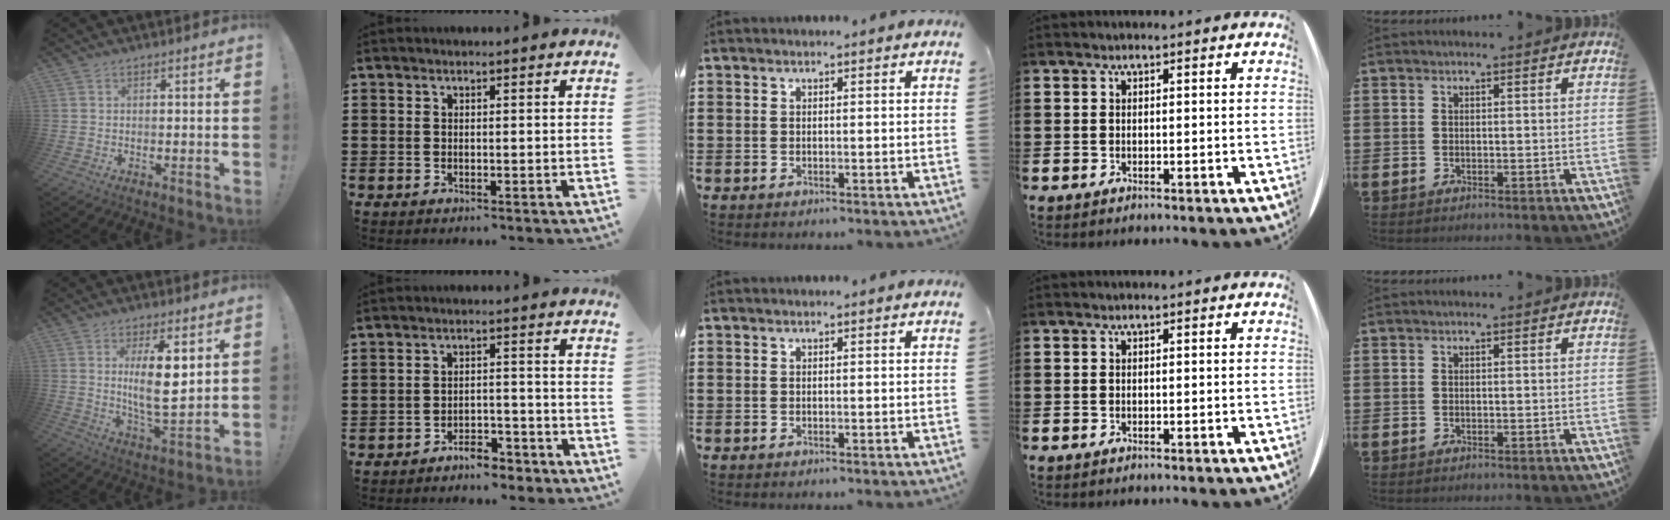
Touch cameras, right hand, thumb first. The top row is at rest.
{"thumb": {"total": 11.6, "force": [2.5, 3.3, 10.9], "torque": [-0.188, -0.019, 0.036]}, "index": {"total": 4.1, "force": [-3.9, 0.8, 0.7], "torque": [-0.012, 0.009, -0.079]}}